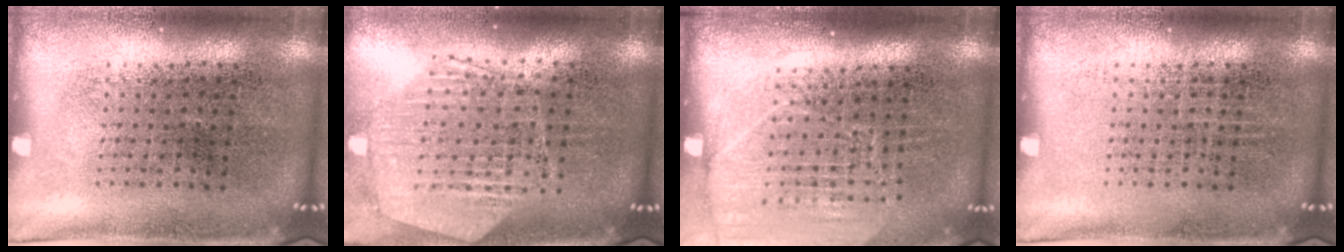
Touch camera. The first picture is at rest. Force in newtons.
{"total": 1.3, "press": 1.2, "slide": 0.3}
{"total": 1.7, "press": 1.5, "slide": 0.8}
{"total": 0.0}